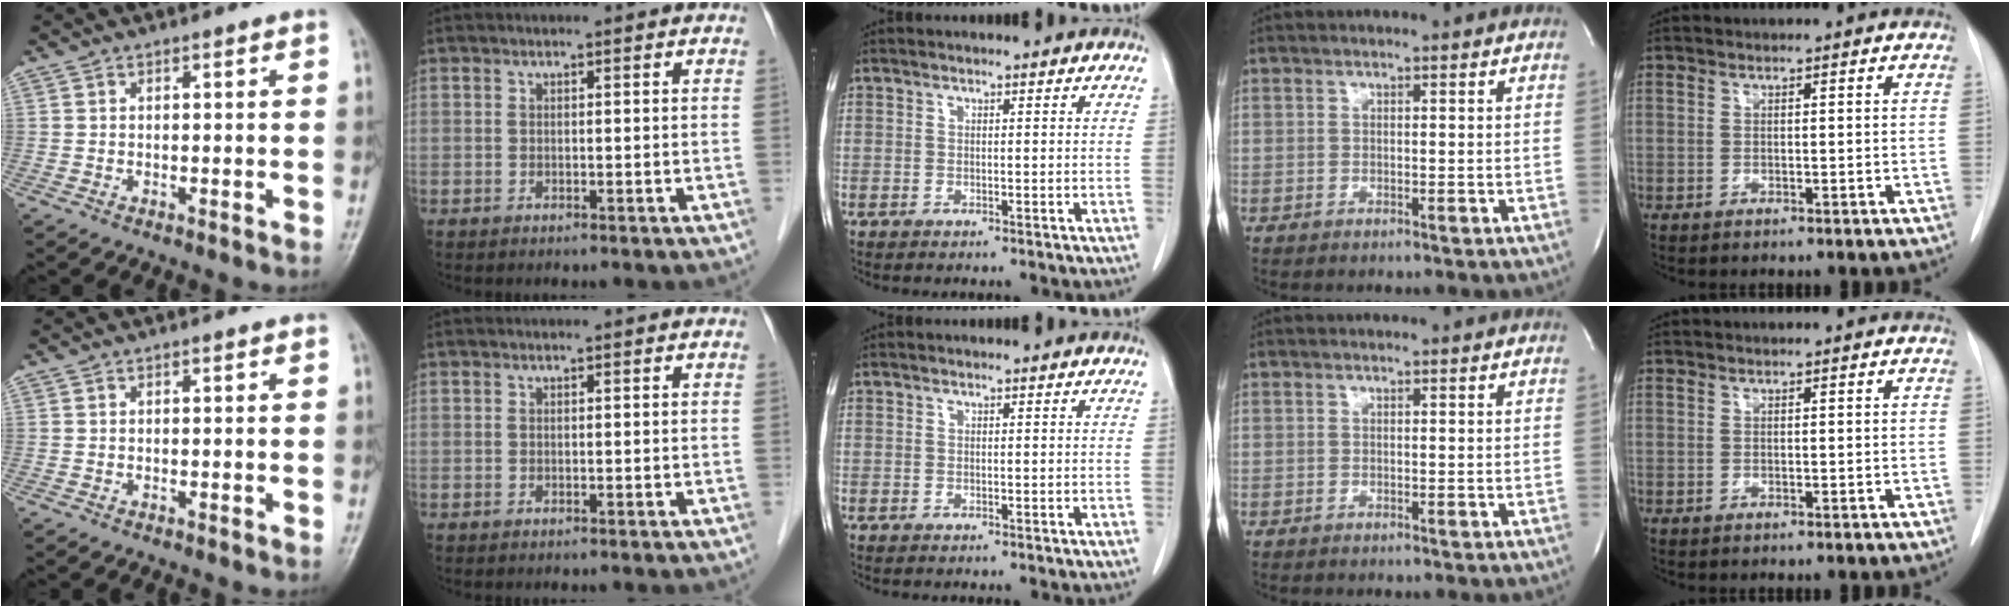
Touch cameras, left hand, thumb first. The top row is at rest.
{}